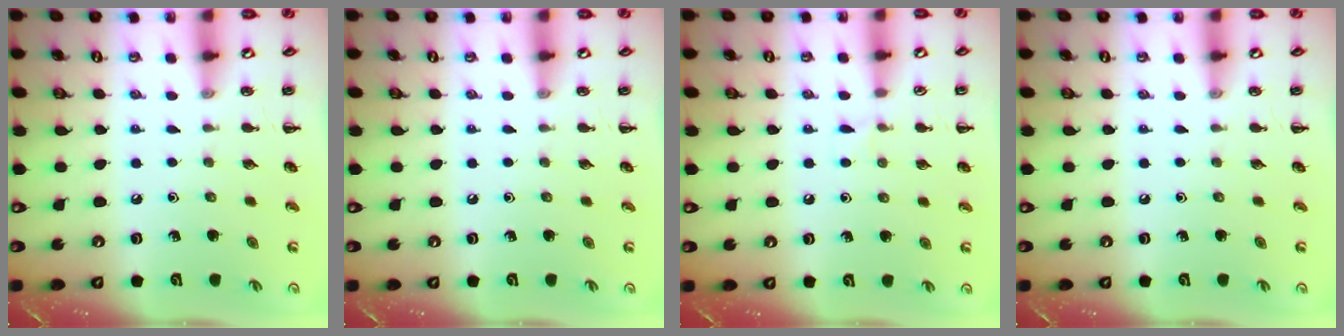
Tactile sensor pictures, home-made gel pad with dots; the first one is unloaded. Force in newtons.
{"total": 0.0}
{"total": 4.5, "press": 4.2, "slide": 1.5}
{"total": 0.0}